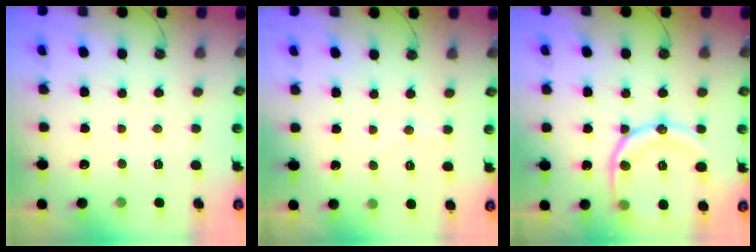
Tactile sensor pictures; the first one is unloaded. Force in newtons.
{"total": 2.4, "press": 2.4, "slide": 0.2}
{"total": 17.7, "press": 17.6, "slide": 1.9}